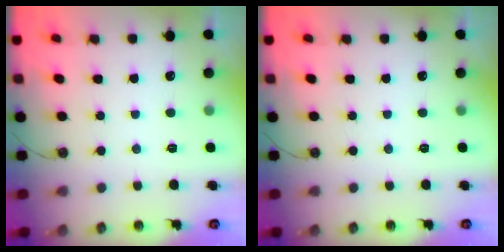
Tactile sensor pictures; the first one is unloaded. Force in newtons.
{"total": 0.0}